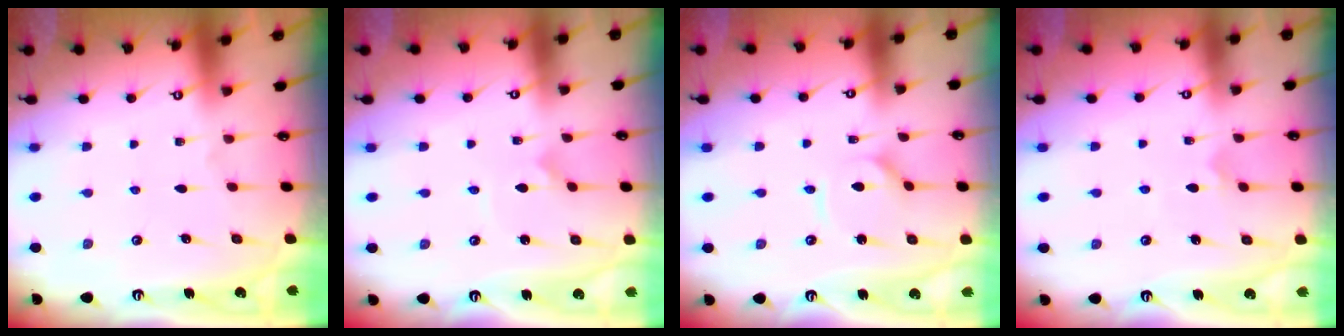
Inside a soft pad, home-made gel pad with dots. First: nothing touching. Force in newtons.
{"total": 1.6, "press": 1.6, "slide": 0.1}
{"total": 2.4, "press": 2.4, "slide": 0.3}
{"total": 5.1, "press": 5.1, "slide": 0.6}